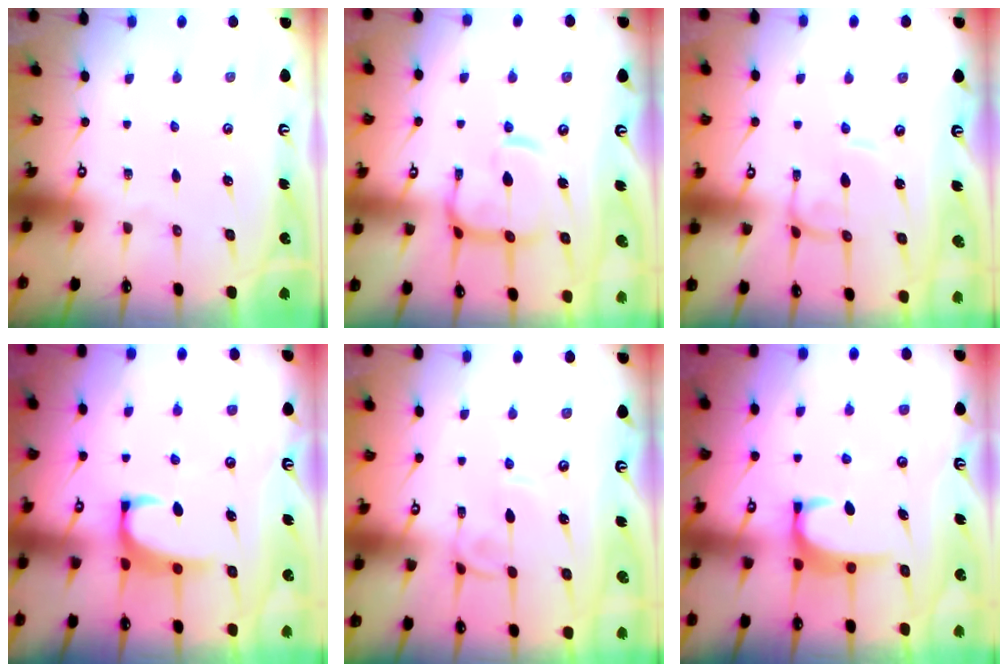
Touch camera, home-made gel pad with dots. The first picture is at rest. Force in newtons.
{"total": 8.1, "press": 8.1, "slide": 1.0}
{"total": 1.1, "press": 1.1, "slide": 0.2}
{"total": 2.5, "press": 2.4, "slide": 0.7}
{"total": 2.8, "press": 2.8, "slide": 0.2}
{"total": 2.8, "press": 2.7, "slide": 0.5}